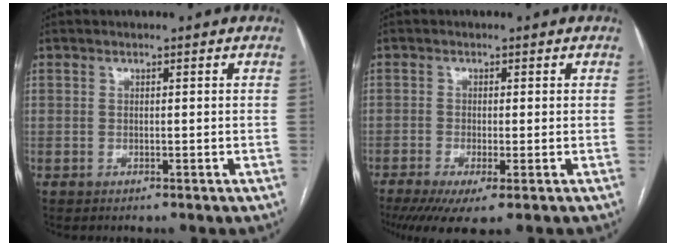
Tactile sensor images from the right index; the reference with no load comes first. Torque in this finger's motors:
{"motor_torque": [1.41, -0.73, 0.61, 0.15]}